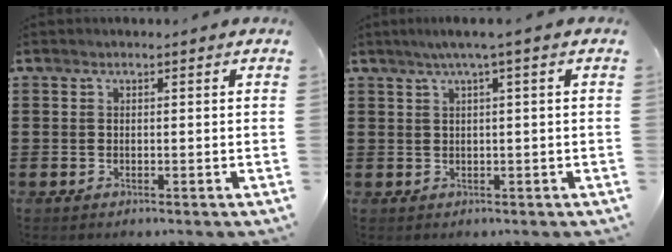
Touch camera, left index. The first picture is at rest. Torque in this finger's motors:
{"motor_torque": [0.74, -0.33, 0.35, 0.06]}